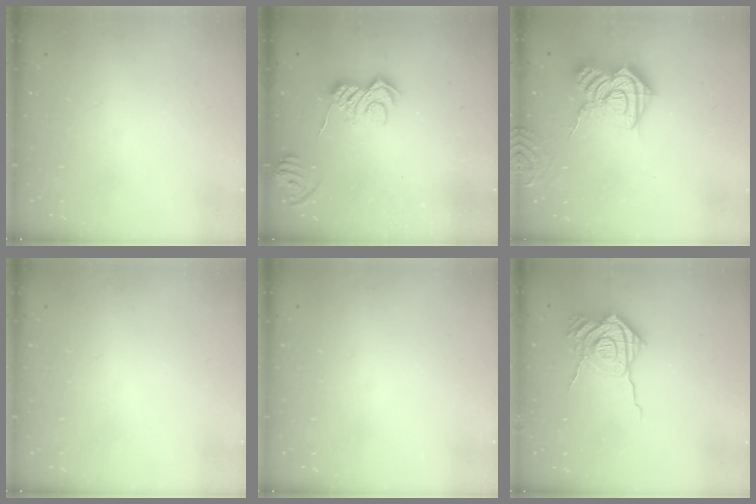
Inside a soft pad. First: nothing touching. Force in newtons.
{"total": 7.8, "press": 7.7, "slide": 0.9}
{"total": 17.2, "press": 17.2, "slide": 1.5}
{"total": 0.0}
{"total": 0.0}
{"total": 15.9, "press": 15.9, "slide": 1.5}